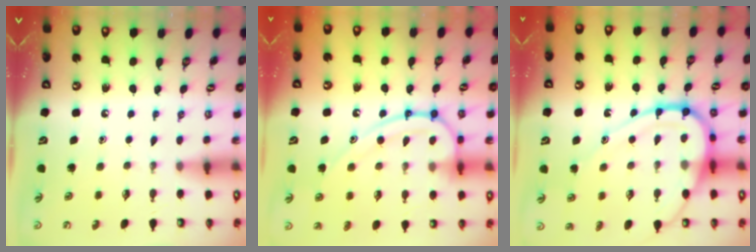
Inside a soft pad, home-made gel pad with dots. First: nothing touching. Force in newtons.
{"total": 14.8, "press": 14.8, "slide": 1.5}
{"total": 16.8, "press": 16.7, "slide": 1.6}